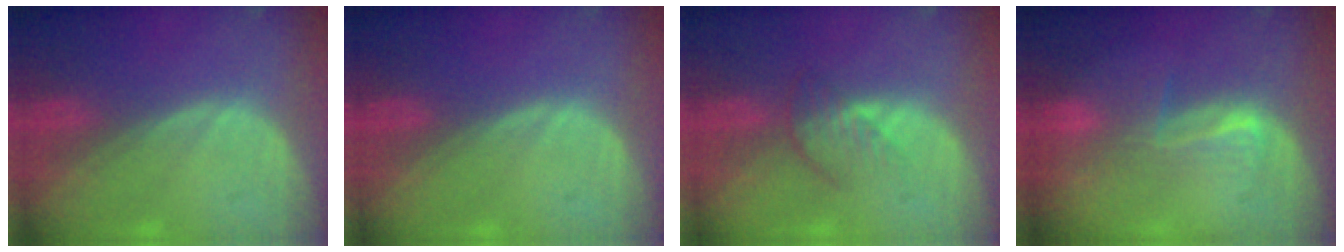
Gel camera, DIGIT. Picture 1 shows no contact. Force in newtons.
{"total": 0.0}
{"total": 3.7, "press": 3.3, "slide": 1.8}
{"total": 4.0, "press": 3.7, "slide": 1.6}